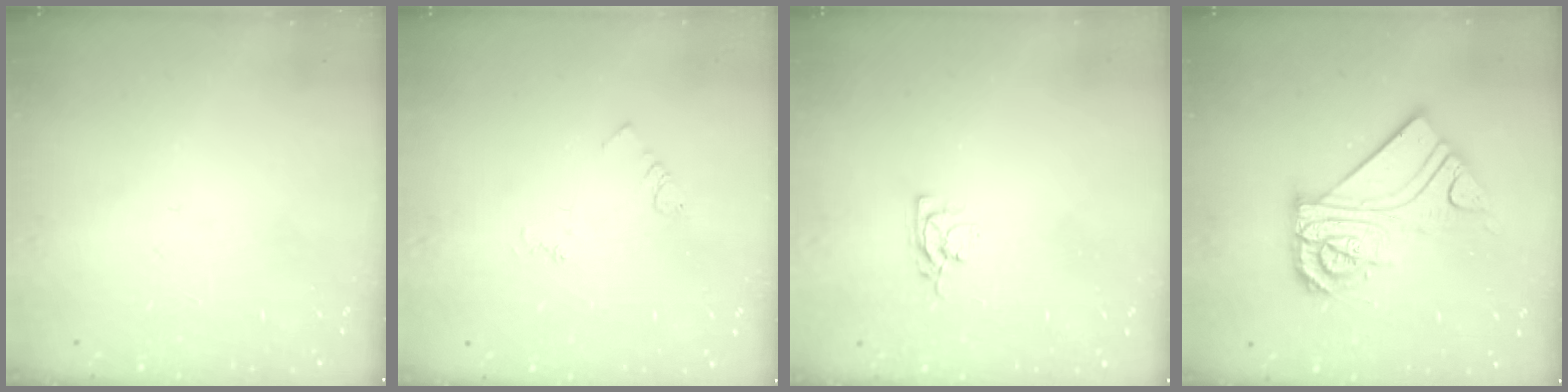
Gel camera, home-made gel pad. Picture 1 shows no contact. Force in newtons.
{"total": 3.3, "press": 3.3, "slide": 0.6}
{"total": 3.9, "press": 3.9, "slide": 0.4}
{"total": 13.6, "press": 13.6, "slide": 0.7}